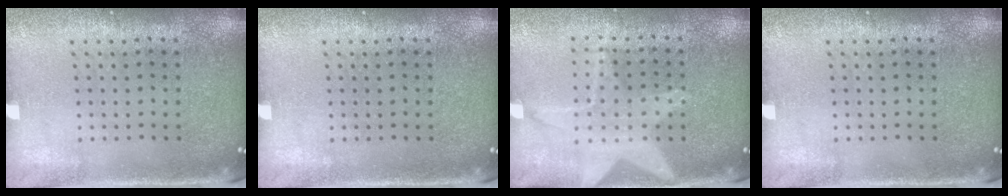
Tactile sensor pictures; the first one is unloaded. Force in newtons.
{"total": 0.0}
{"total": 1.2, "press": 1.2, "slide": 0.2}
{"total": 0.0}